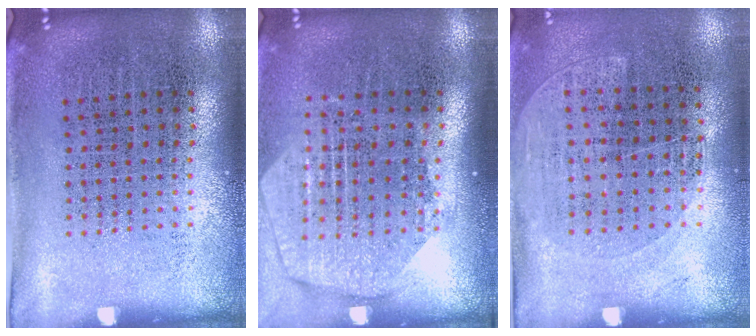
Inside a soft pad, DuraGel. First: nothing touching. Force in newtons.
{"total": 1.9, "press": 1.7, "slide": 0.9}
{"total": 1.3, "press": 1.0, "slide": 0.7}